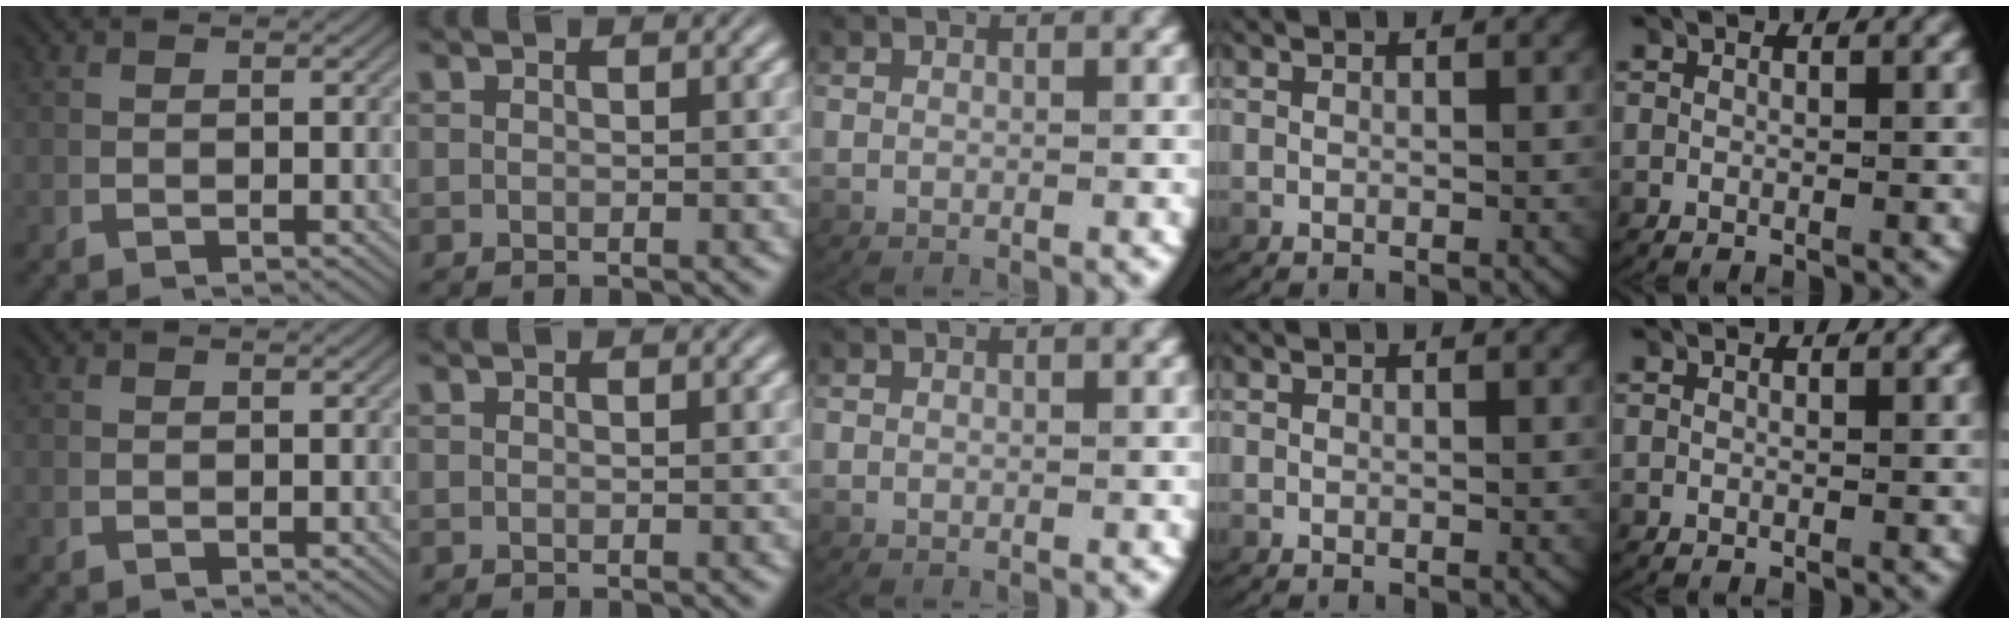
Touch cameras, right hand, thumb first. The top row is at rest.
{}